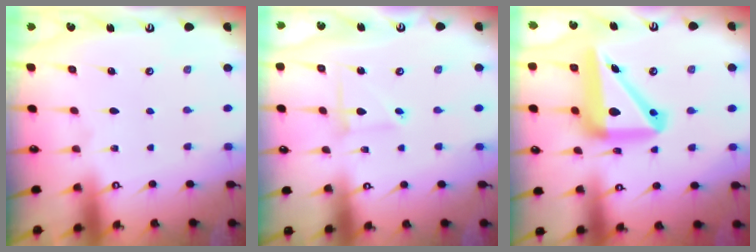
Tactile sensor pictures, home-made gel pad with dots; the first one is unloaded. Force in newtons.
{"total": 3.4, "press": 3.4, "slide": 0.3}
{"total": 18.7, "press": 18.5, "slide": 2.9}